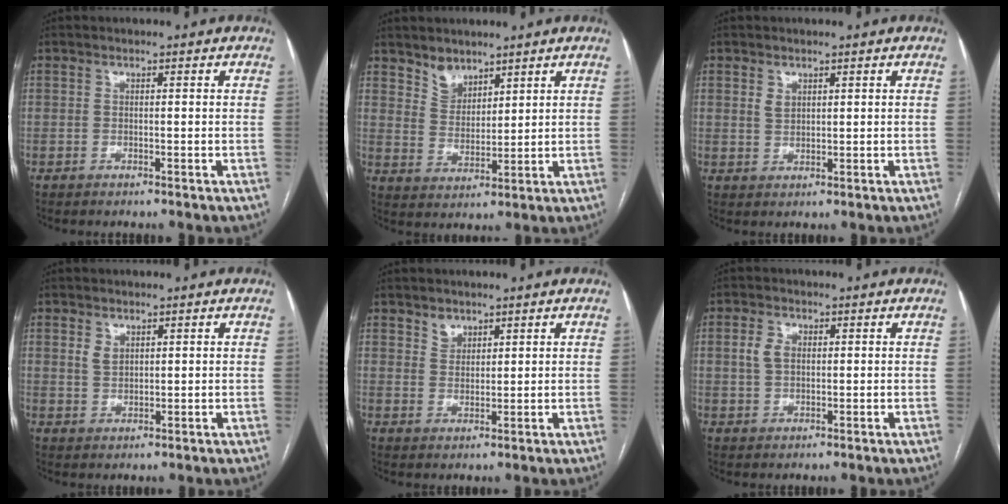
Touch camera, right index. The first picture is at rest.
{"total": 4.6, "force": [3.8, 2.5, 1.0], "torque": [-0.019, -0.001, 0.078]}
{"total": 1.8, "force": [1.0, 1.2, 0.9], "torque": [-0.017, -0.001, 0.023]}
{"total": 2.4, "force": [1.3, 1.6, 1.2], "torque": [-0.026, 0.000, 0.030]}
{"total": 2.5, "force": [1.9, 1.6, 0.5], "torque": [-0.008, -0.001, 0.035]}
{"total": 3.4, "force": [0.8, 2.3, 2.3], "torque": [-0.054, 0.009, 0.019]}